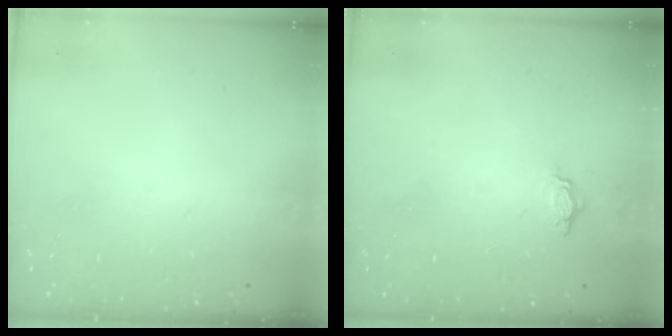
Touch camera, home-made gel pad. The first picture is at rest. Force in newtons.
{"total": 3.2, "press": 3.2, "slide": 0.4}